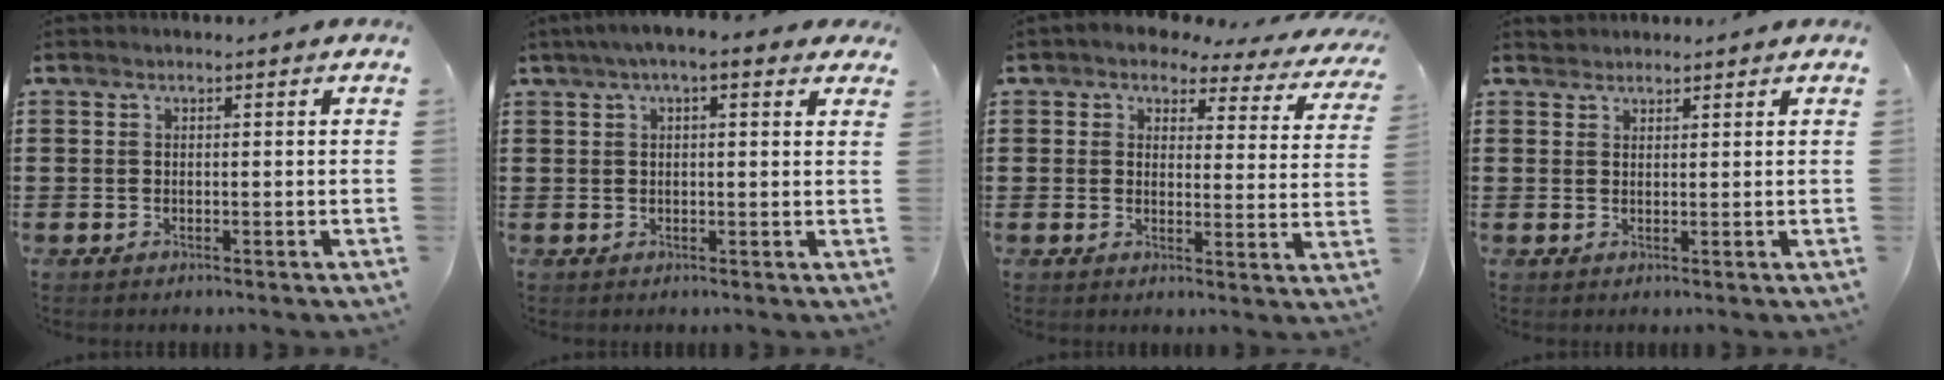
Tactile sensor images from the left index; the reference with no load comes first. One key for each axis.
{"total": 3.6, "fx": 2.2, "fy": 0.6, "fz": 2.8, "tx": -0.058, "ty": 0.008, "tz": 0.037}
{"total": 3.5, "fx": 3.2, "fy": 1.2, "fz": 1.0, "tx": -0.041, "ty": -0.017, "tz": 0.051}
{"total": 1.4, "fx": 1.3, "fy": 0.4, "fz": -0.2, "tx": 0.000, "ty": 0.001, "tz": 0.027}